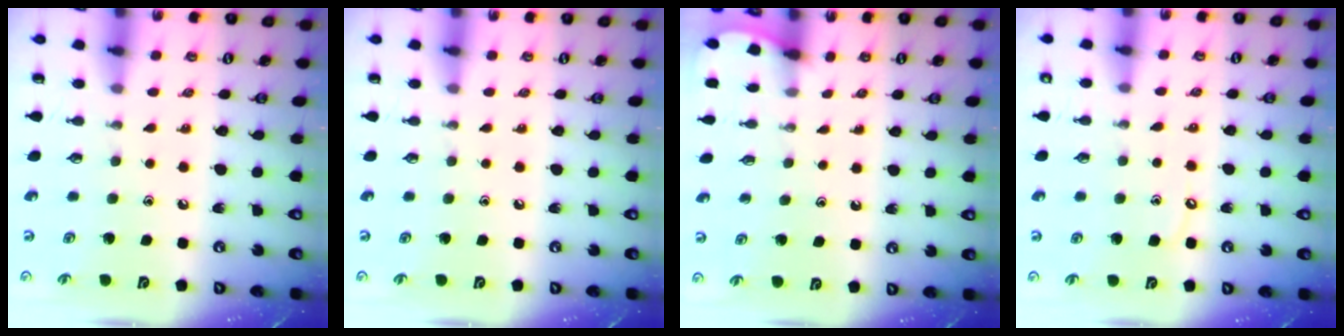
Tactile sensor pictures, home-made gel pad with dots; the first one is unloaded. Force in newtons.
{"total": 0.0}
{"total": 1.9, "press": 1.9, "slide": 0.2}
{"total": 4.6, "press": 4.6, "slide": 0.6}